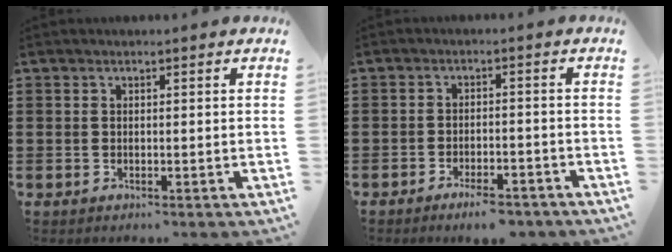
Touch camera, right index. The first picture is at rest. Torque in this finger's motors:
{"motor_torque": [1.10, 1.04, 0.42, 0.05]}